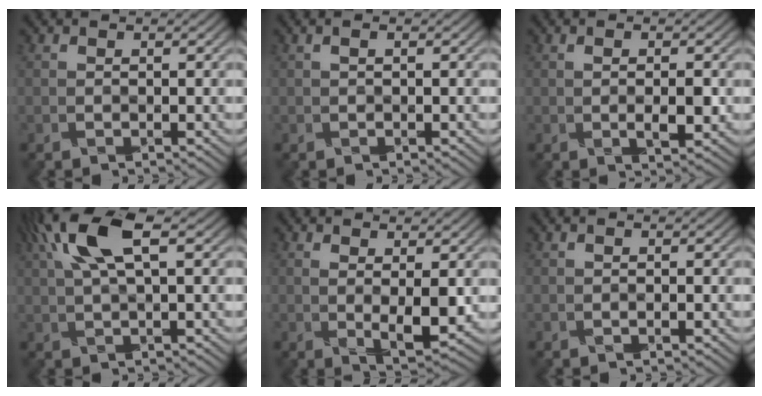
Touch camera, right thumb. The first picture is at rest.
{"total": 0.6, "force": [0.1, 0.1, 0.6], "torque": [-0.009, 0.004, 0.002]}
{"total": 2.5, "force": [-0.1, 0.4, 2.4], "torque": [-0.046, -0.001, 0.002]}
{"total": 7.8, "force": [3.1, 2.0, 6.9], "torque": [-0.139, 0.022, 0.058]}
{"total": 4.1, "force": [0.6, 0.8, 4.0], "torque": [-0.077, -0.007, 0.021]}
{"total": 0.0}